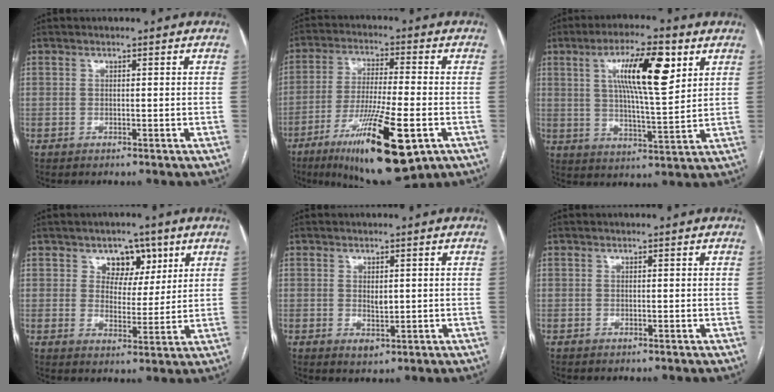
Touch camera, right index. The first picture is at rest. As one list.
[{"total": 17.5, "force": [-7.8, 2.8, 15.4], "torque": [-0.262, -0.032, -0.121]}, {"total": 12.7, "force": [4.9, 2.1, 11.5], "torque": [-0.200, 0.008, 0.082]}, {"total": 6.2, "force": [3.3, 4.4, 2.9], "torque": [-0.033, 0.010, 0.051]}, {"total": 2.4, "force": [0.1, 1.4, 2.0], "torque": [-0.033, -0.006, 0.008]}, {"total": 0.0}]